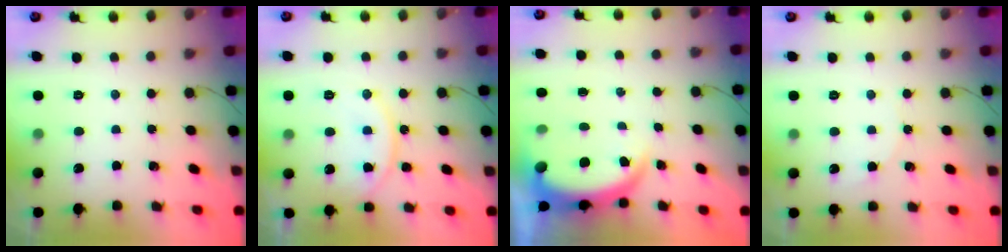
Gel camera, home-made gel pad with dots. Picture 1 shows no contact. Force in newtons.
{"total": 13.9, "press": 13.5, "slide": 3.3}
{"total": 5.5, "press": 5.5, "slide": 0.5}
{"total": 3.8, "press": 3.5, "slide": 1.4}